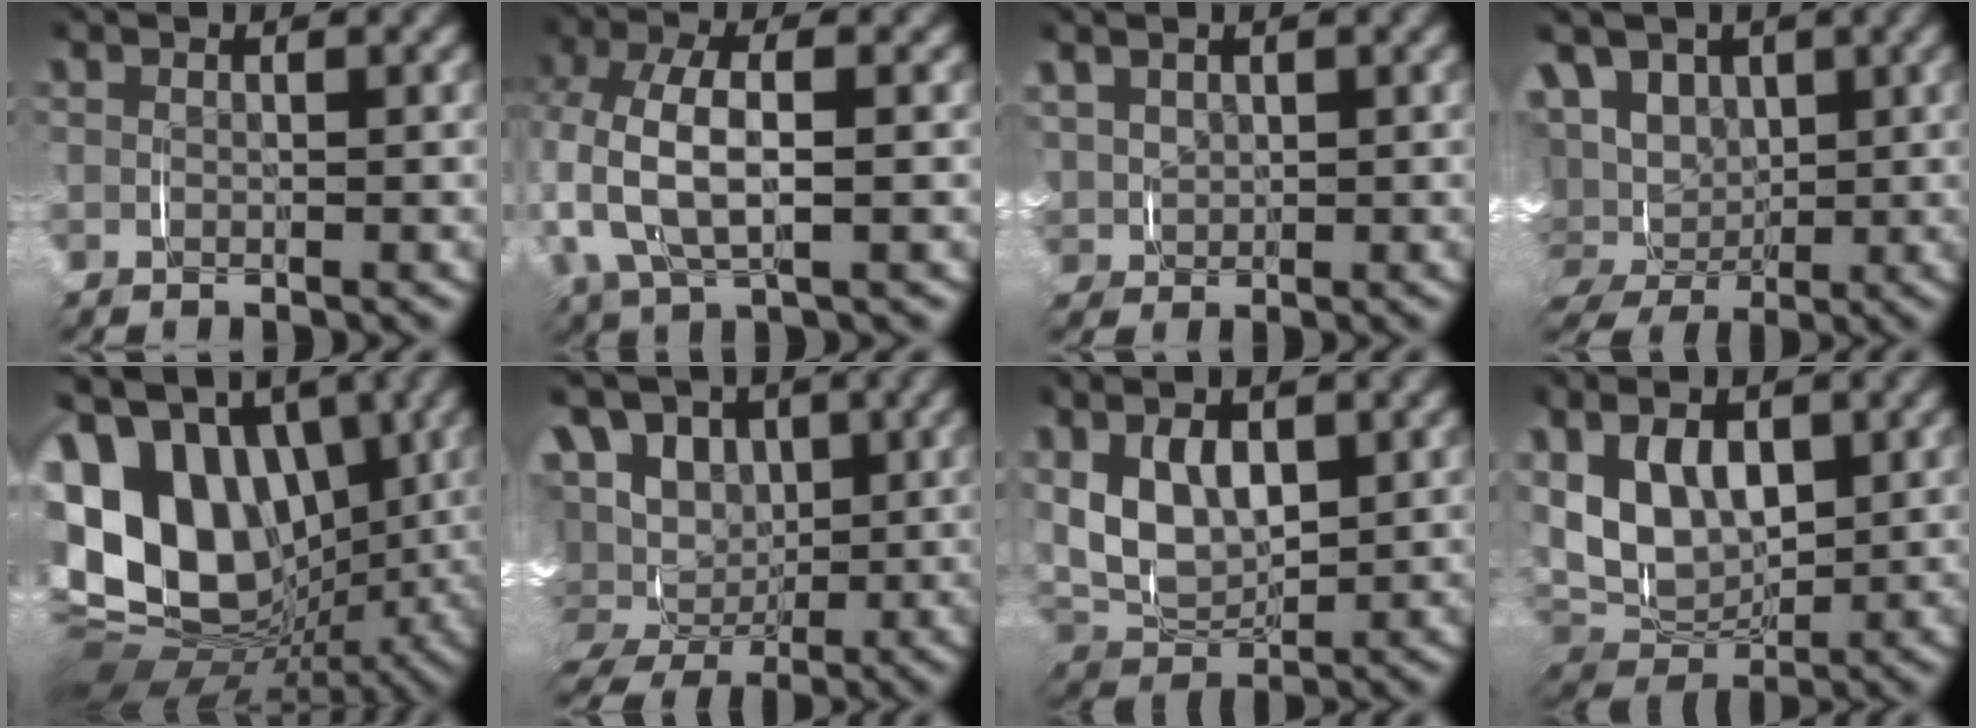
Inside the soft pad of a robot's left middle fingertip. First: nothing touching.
{"total": 6.8, "force": [0.0, 4.2, 5.3], "torque": [-0.157, -0.015, 0.009]}
{"total": 2.5, "force": [1.2, 2.1, 0.9], "torque": [-0.034, -0.001, 0.029]}
{"total": 13.7, "force": [-1.0, 12.8, 4.9], "torque": [-0.156, -0.051, -0.009]}
{"total": 24.1, "force": [1.0, 18.7, 15.2], "torque": [-0.319, -0.044, 0.027]}
{"total": 15.4, "force": [-1.1, 13.8, 6.9], "torque": [-0.163, -0.048, -0.014]}
{"total": 8.2, "force": [1.5, 5.9, 5.5], "torque": [-0.120, -0.006, 0.031]}
{"total": 10.1, "force": [1.3, 7.6, 6.5], "torque": [-0.143, -0.015, 0.027]}